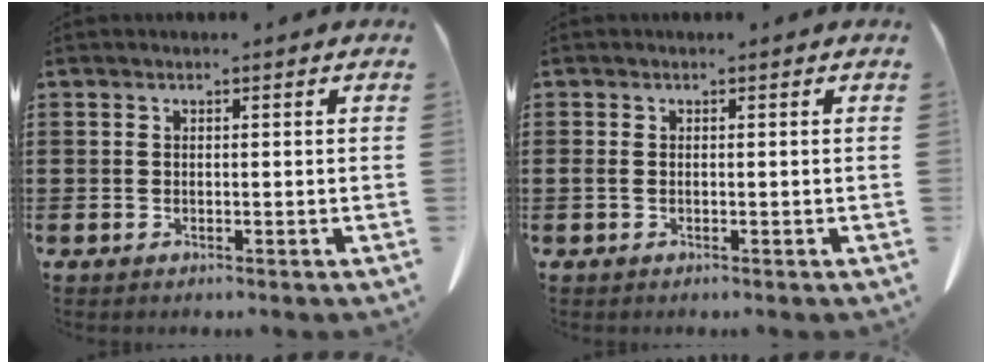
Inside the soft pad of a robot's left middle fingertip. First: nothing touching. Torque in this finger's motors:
{"motor_torque": [0.04, -0.10, 0.07, 0.03]}